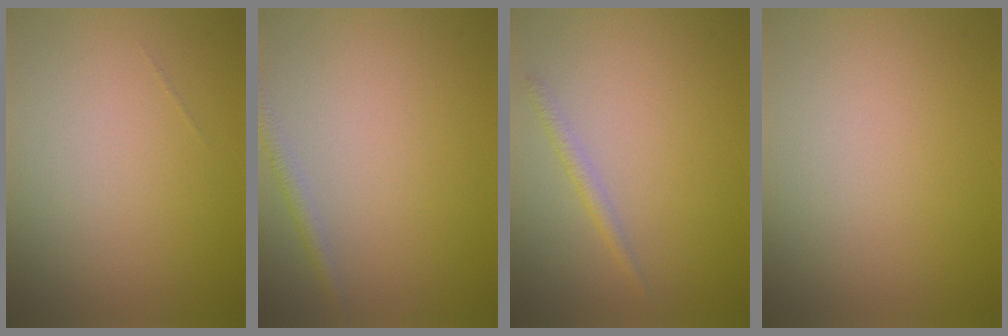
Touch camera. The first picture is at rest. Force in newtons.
{"total": 1.4, "press": 1.4, "slide": 0.0}
{"total": 1.2, "press": 1.1, "slide": 0.0}
{"total": 0.0}